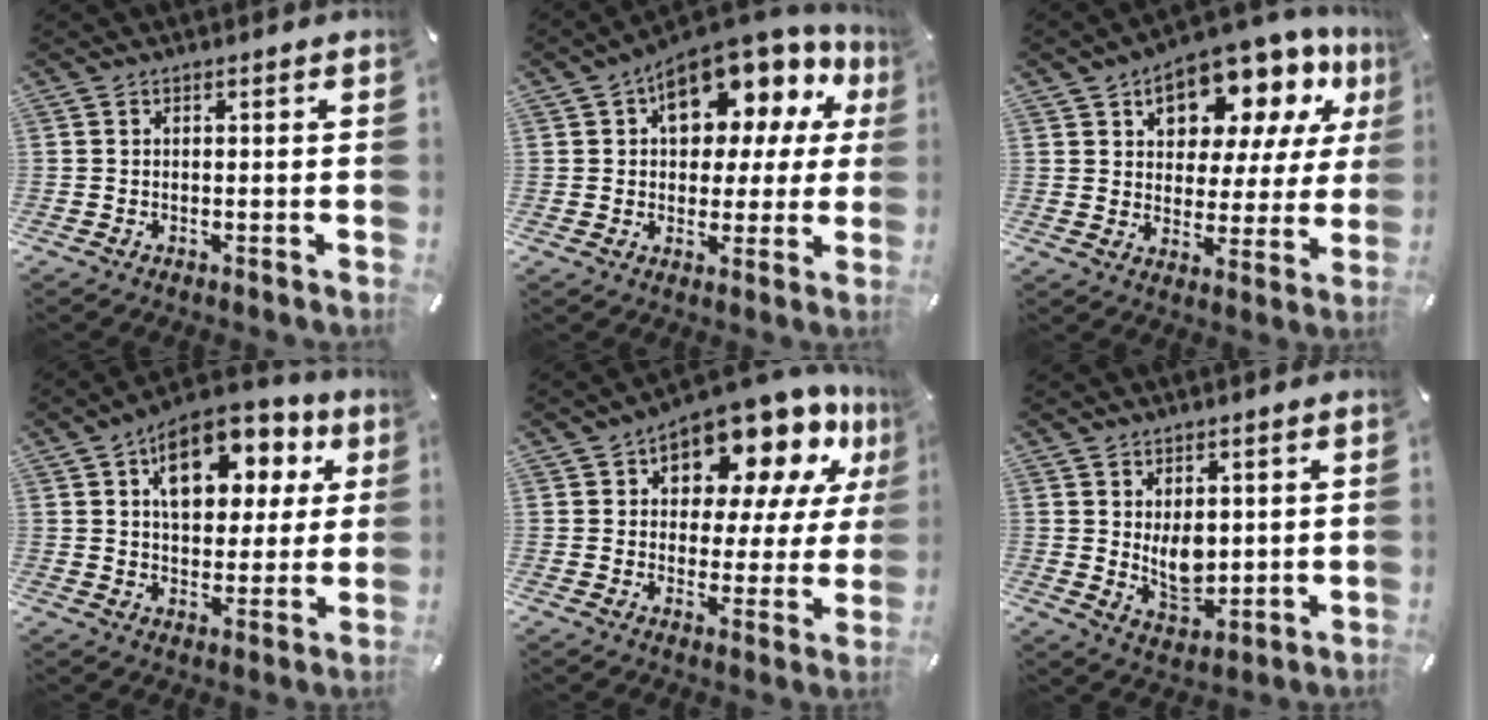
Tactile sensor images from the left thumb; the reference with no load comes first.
{"total": 13.4, "force": [7.1, 7.9, 8.1], "torque": [-0.116, -0.059, 0.124]}
{"total": 14.0, "force": [9.7, 7.8, 6.3], "torque": [-0.101, -0.074, 0.167]}
{"total": 14.3, "force": [6.8, 9.2, 8.5], "torque": [-0.119, -0.030, 0.119]}
{"total": 15.4, "force": [11.3, 7.6, 7.3], "torque": [-0.114, -0.092, 0.191]}
{"total": 7.8, "force": [1.7, 5.6, 5.2], "torque": [-0.072, -0.016, 0.031]}